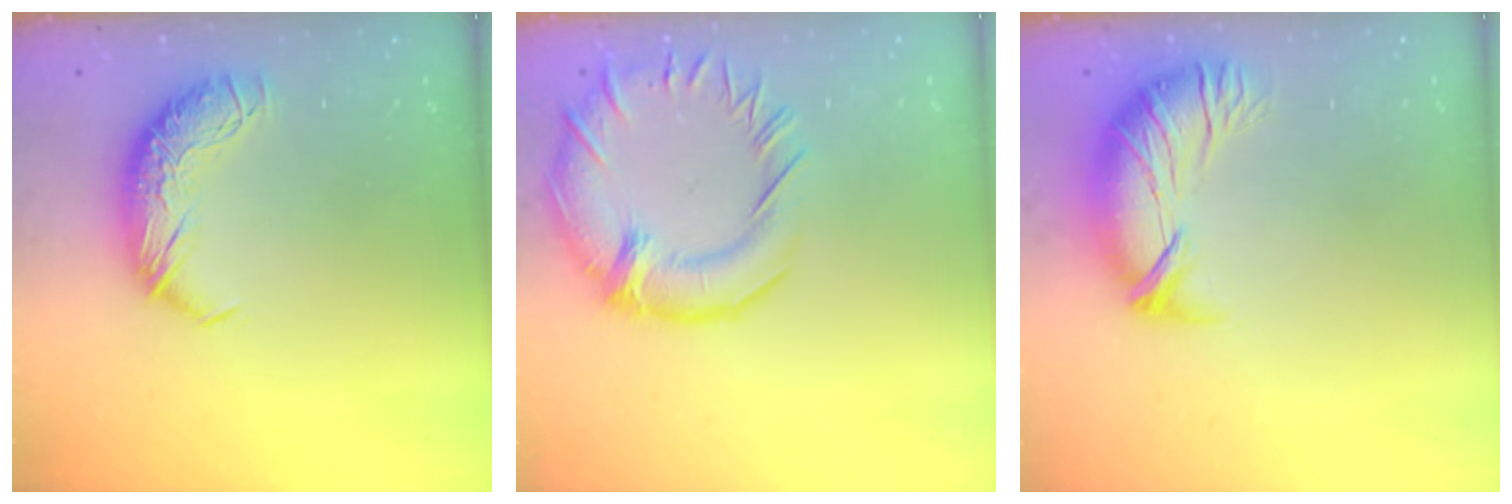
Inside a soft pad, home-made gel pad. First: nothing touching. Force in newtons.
{"total": 6.1, "press": 5.9, "slide": 1.7}
{"total": 3.3, "press": 2.4, "slide": 2.3}